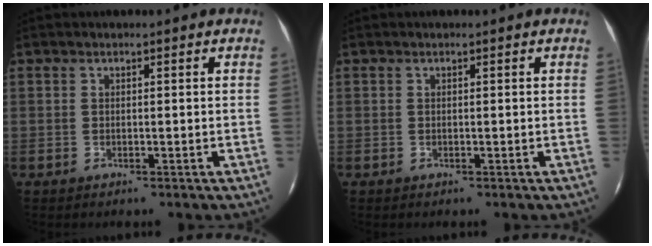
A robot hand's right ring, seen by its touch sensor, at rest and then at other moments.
{"total": 0.0}